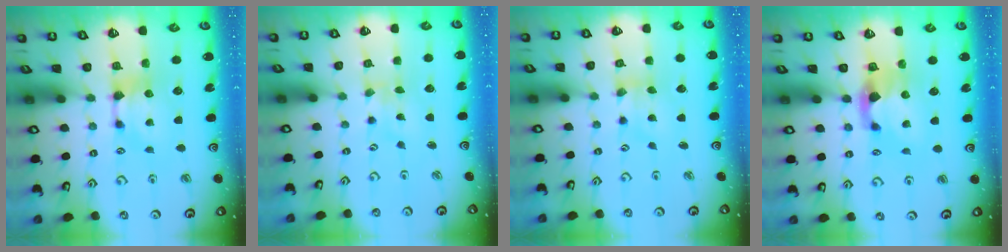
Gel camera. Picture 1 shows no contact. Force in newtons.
{"total": 4.2, "press": 4.2, "slide": 0.8}
{"total": 1.3, "press": 0.0, "slide": 1.3}
{"total": 2.2, "press": 1.9, "slide": 1.2}